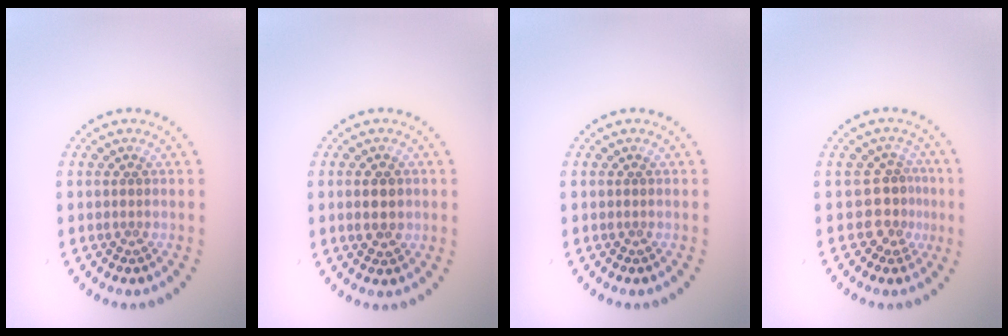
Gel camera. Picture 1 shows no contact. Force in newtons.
{"total": 2.2, "press": 2.2, "slide": 0.2}
{"total": 0.0}
{"total": 2.4, "press": 1.8, "slide": 1.6}